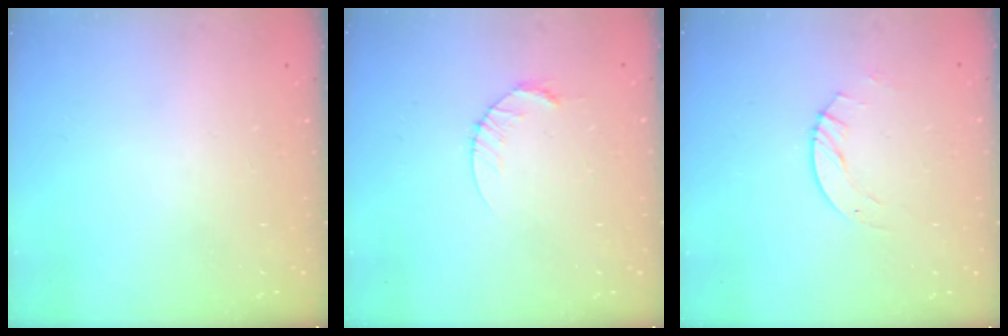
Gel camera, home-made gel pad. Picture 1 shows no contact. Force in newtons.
{"total": 3.7, "press": 3.6, "slide": 0.4}
{"total": 5.0, "press": 5.0, "slide": 0.5}